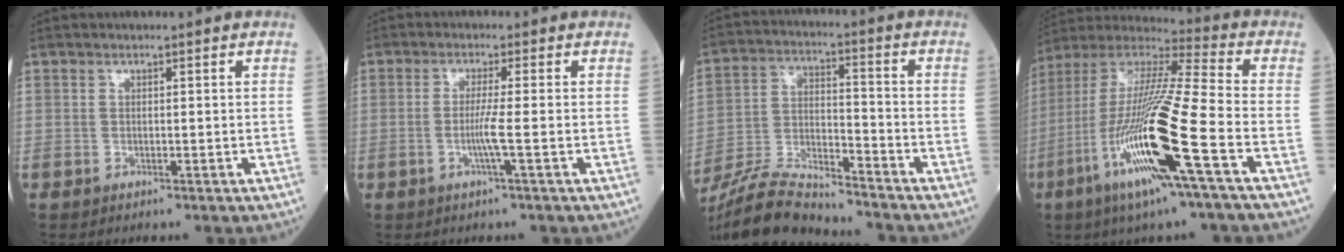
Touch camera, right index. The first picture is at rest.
{"total": 3.4, "force": [-0.9, -0.7, 3.2], "torque": [-0.069, -0.007, -0.020]}
{"total": 15.2, "force": [-14.1, 1.4, 5.5], "torque": [-0.111, -0.003, -0.259]}
{"total": 22.1, "force": [-7.8, 0.6, 20.7], "torque": [-0.446, -0.039, -0.155]}